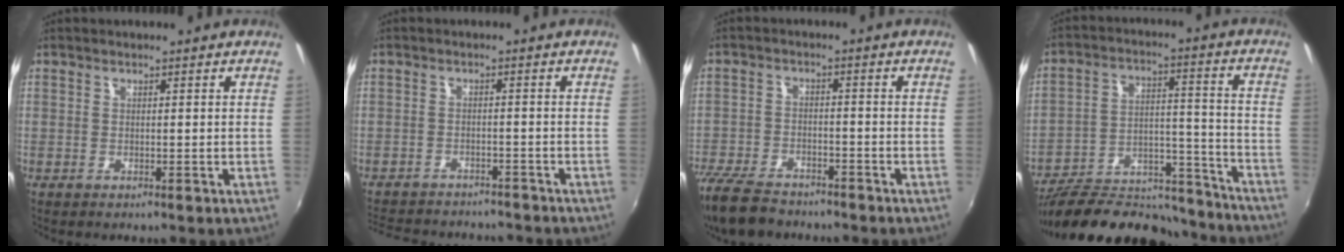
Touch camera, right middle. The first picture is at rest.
{"total": 13.5, "force": [-11.8, 4.4, 4.7], "torque": [-0.114, -0.002, -0.170]}
{"total": 13.1, "force": [-10.5, 5.4, 5.7], "torque": [-0.153, -0.021, -0.189]}
{"total": 25.3, "force": [-21.6, 8.4, 10.1], "torque": [-0.178, 0.027, -0.302]}